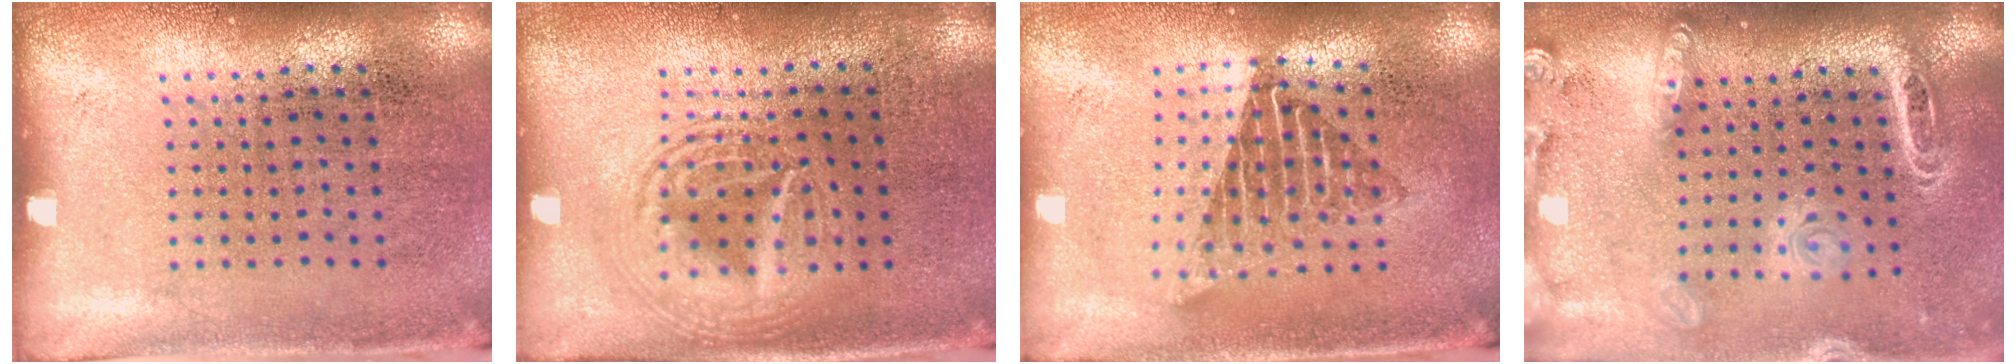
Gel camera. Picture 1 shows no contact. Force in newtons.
{"total": 2.7, "press": 2.7, "slide": 0.2}
{"total": 1.8, "press": 1.4, "slide": 1.0}
{"total": 2.1, "press": 1.8, "slide": 1.2}